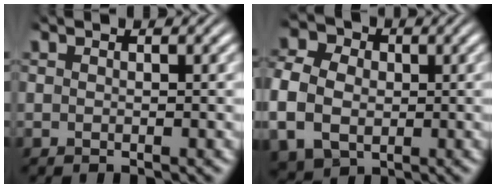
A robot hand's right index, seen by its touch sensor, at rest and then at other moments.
{"total": 8.4, "force": [1.0, 7.1, 4.4], "torque": [-0.100, -0.010, 0.016]}